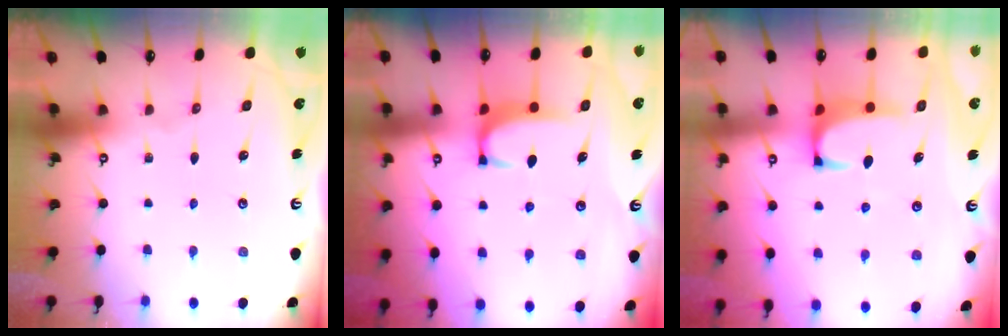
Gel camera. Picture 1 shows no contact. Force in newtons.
{"total": 1.7, "press": 1.6, "slide": 0.5}
{"total": 1.0, "press": 0.8, "slide": 0.4}